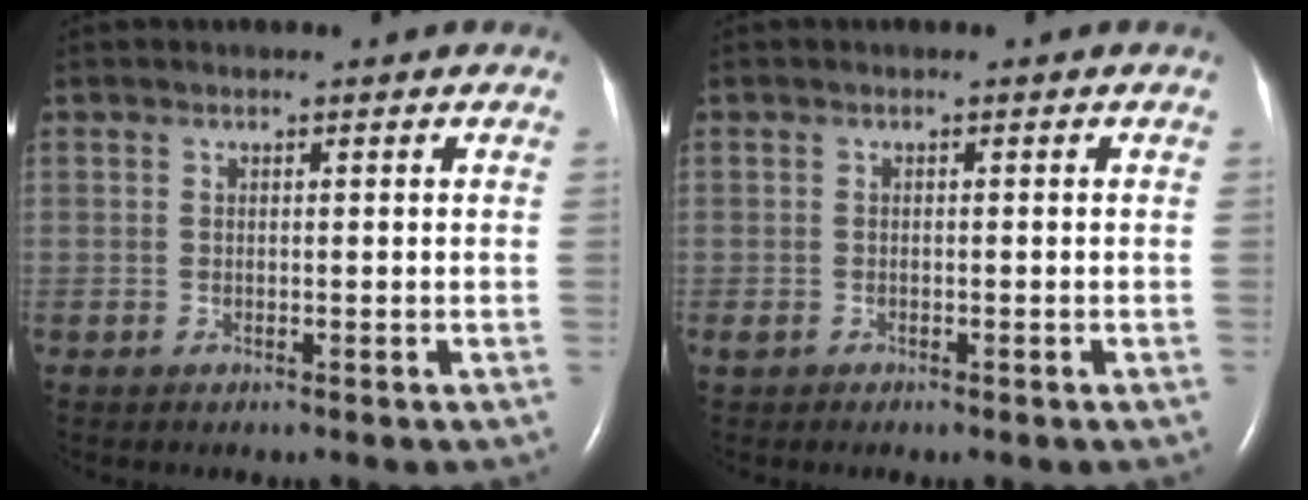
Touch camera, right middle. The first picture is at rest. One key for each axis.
{"total": 1.1, "fx": -0.7, "fy": 0.5, "fz": 0.7, "tx": -0.014, "ty": -0.001, "tz": -0.006}